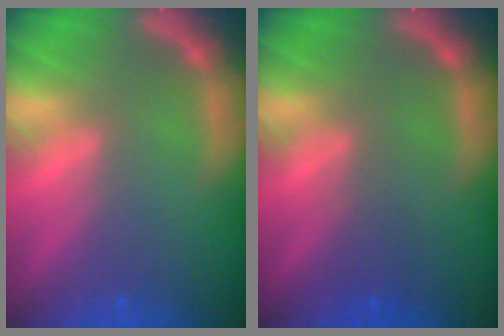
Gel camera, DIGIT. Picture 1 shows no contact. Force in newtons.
{"total": 1.4}